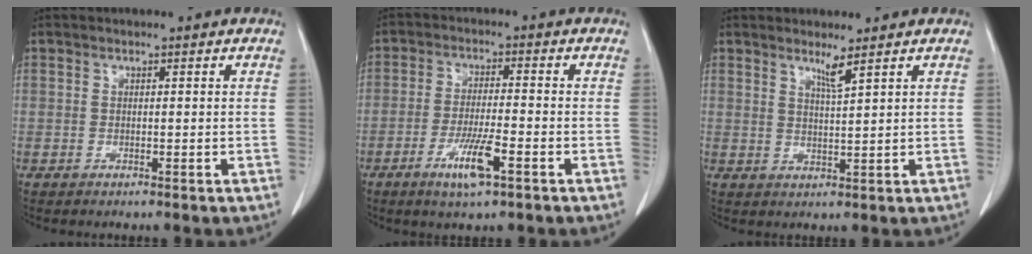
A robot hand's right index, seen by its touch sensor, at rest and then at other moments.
{"total": 6.9, "force": [-3.5, 0.7, 5.9], "torque": [-0.113, -0.011, -0.060]}
{"total": 2.4, "force": [1.8, -0.7, 1.5], "torque": [-0.028, -0.013, 0.036]}